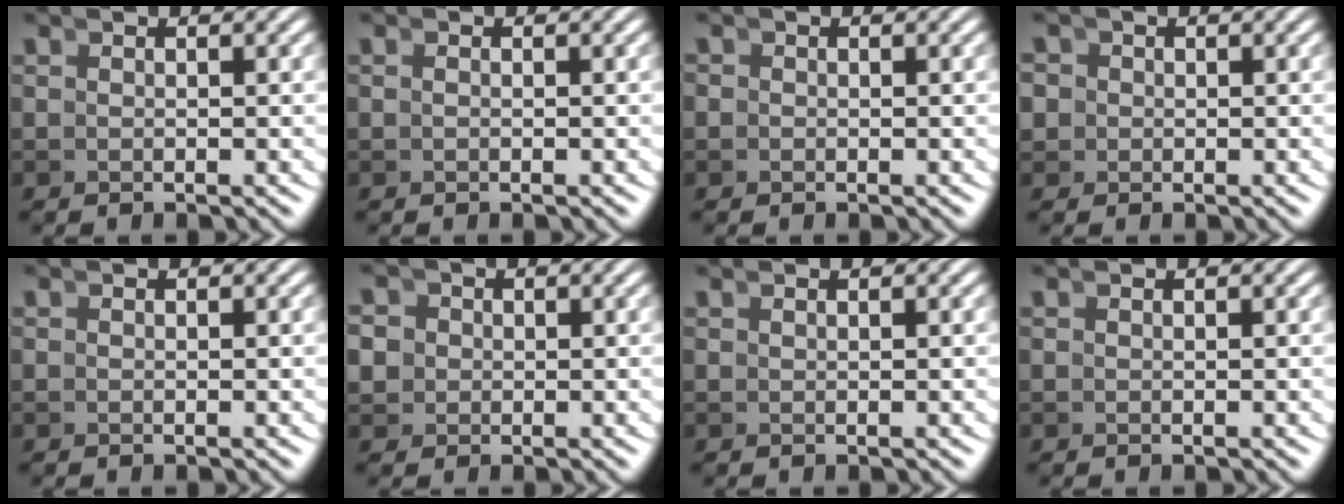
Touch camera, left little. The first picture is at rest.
{"total": 0.0}
{"total": 1.2, "force": [-0.2, 1.1, 0.2], "torque": [-0.007, -0.002, -0.005]}
{"total": 3.1, "force": [-0.2, 3.0, 0.9], "torque": [-0.025, -0.006, -0.005]}
{"total": 0.0}
{"total": 3.7, "force": [0.0, 3.5, 1.3], "torque": [-0.031, -0.006, -0.003]}
{"total": 0.5, "force": [0.4, -0.4, -0.1], "torque": [0.010, 0.007, 0.008]}
{"total": 0.0}